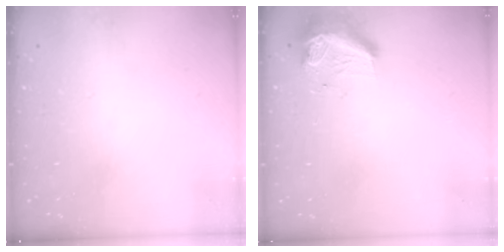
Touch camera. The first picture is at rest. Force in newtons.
{"total": 9.6, "press": 9.5, "slide": 0.6}